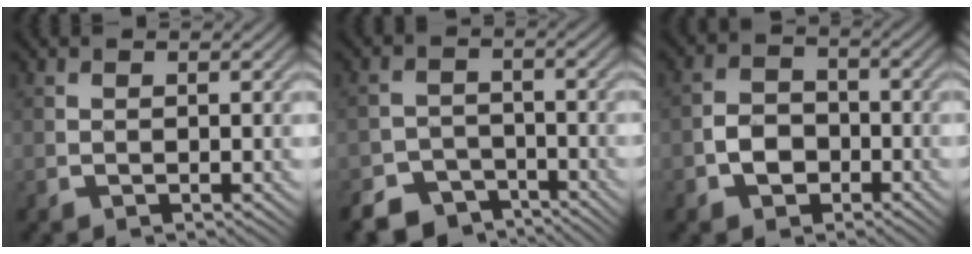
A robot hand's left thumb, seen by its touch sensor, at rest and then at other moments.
{"total": 6.7, "force": [-5.3, 3.7, 1.8], "torque": [-0.032, -0.013, -0.091]}
{"total": 4.0, "force": [-1.8, 2.9, 1.9], "torque": [-0.037, 0.002, -0.040]}